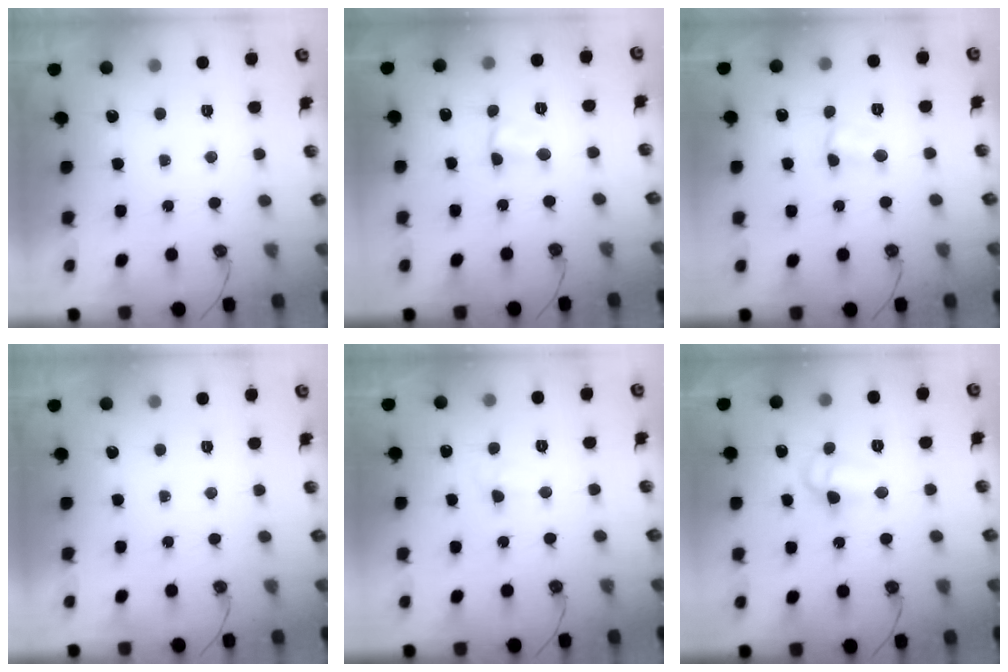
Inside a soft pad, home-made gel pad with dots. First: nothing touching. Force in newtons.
{"total": 1.9, "press": 1.9, "slide": 0.3}
{"total": 3.9, "press": 3.8, "slide": 0.6}
{"total": 0.0}
{"total": 4.1, "press": 4.1, "slide": 0.7}
{"total": 7.9, "press": 7.8, "slide": 1.4}